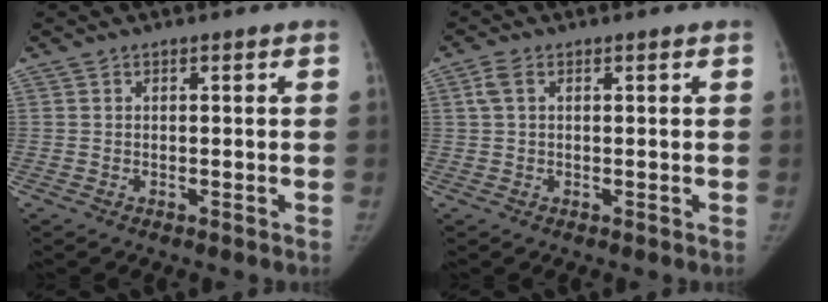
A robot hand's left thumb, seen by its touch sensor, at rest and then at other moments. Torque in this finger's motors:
{"motor_torque": [0.57, 0.02, 0.44, -1.01, 0.23]}